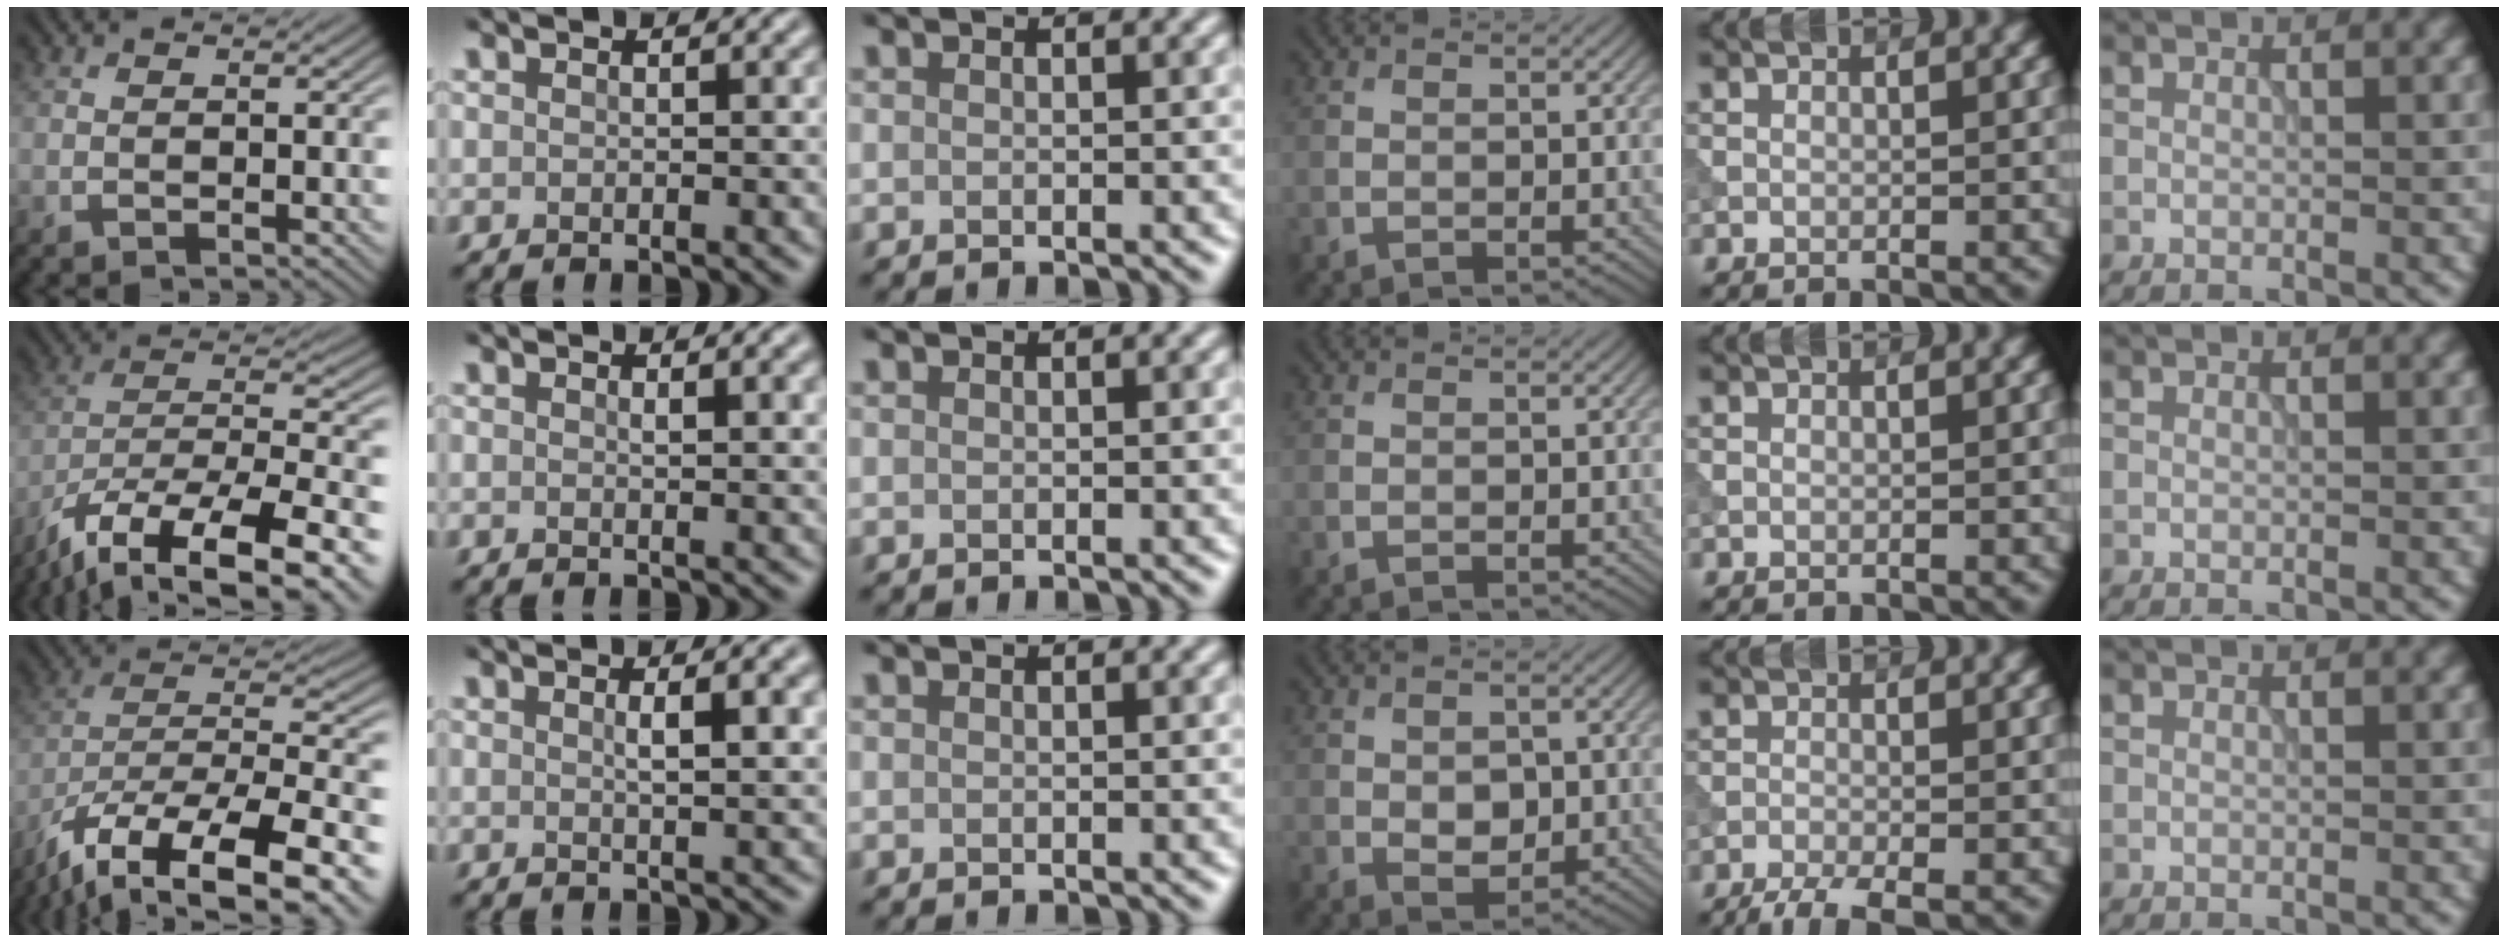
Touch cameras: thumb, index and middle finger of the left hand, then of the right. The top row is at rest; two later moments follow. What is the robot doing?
{"motion": "extract", "object": "tissue"}